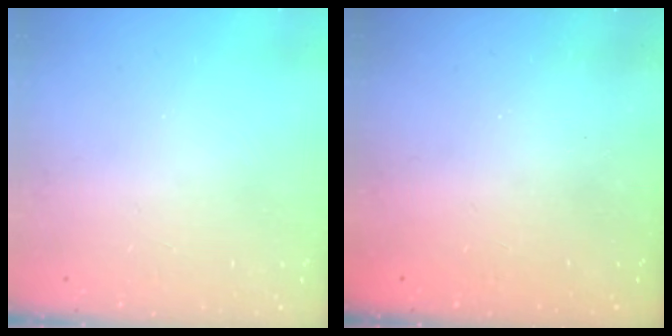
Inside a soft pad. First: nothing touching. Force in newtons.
{"total": 2.4, "press": 2.3, "slide": 0.8}